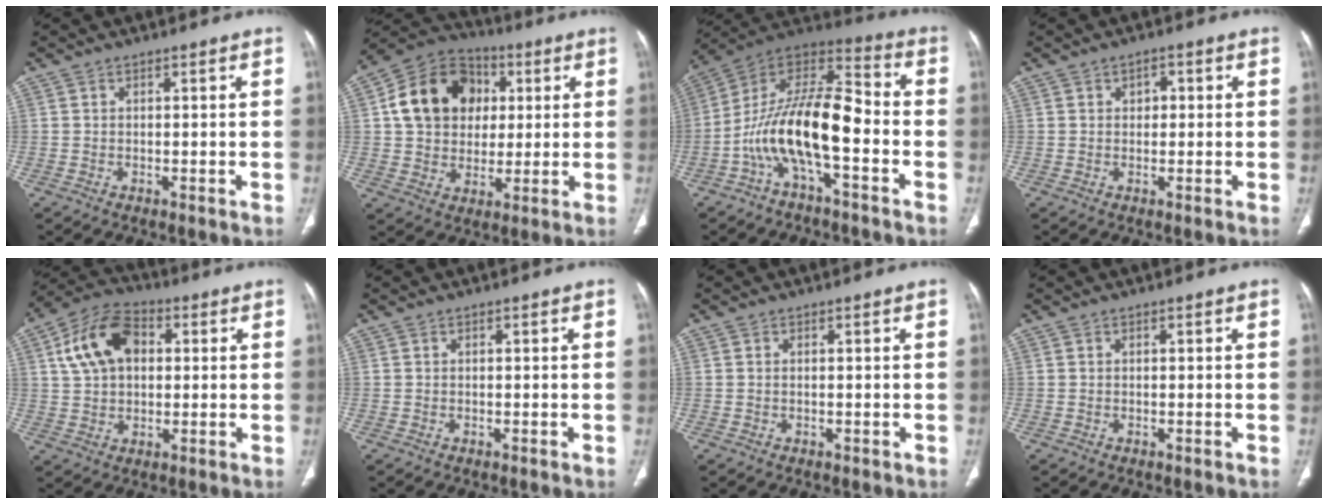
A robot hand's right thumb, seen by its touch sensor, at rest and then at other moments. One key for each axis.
{"total": 16.0, "fx": 3.3, "fy": 12.9, "fz": 8.9, "tx": -0.130, "ty": 0.011, "tz": 0.051}
{"total": 16.8, "fx": -5.0, "fy": 6.6, "fz": 14.6, "tx": -0.262, "ty": 0.076, "tz": -0.094}
{"total": 1.7, "fx": 0.4, "fy": 1.1, "fz": 1.2, "tx": -0.002, "ty": 0.004, "tz": 0.001}
{"total": 12.9, "fx": 3.2, "fy": 8.6, "fz": 9.0, "tx": -0.151, "ty": 0.016, "tz": 0.049}
{"total": 0.0}
{"total": 0.0}
{"total": 0.0}